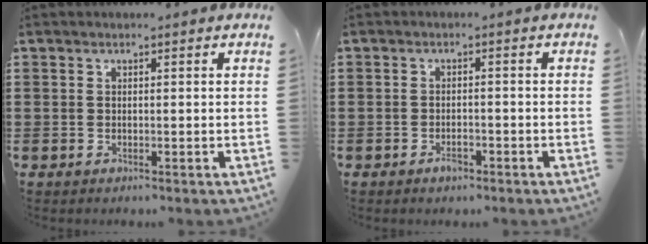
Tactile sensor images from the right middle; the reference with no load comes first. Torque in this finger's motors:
{"motor_torque": [0.34, -0.43, 0.01, 0.01]}